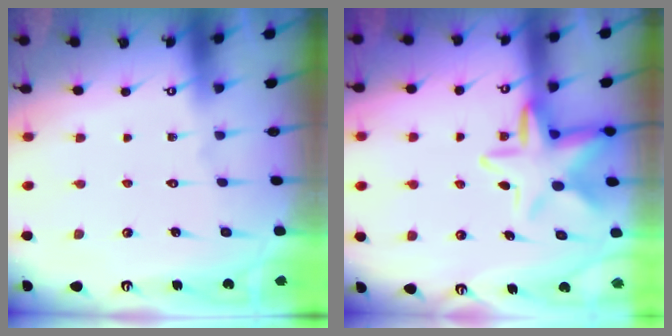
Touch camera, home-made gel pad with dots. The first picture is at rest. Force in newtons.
{"total": 10.7, "press": 10.5, "slide": 1.8}